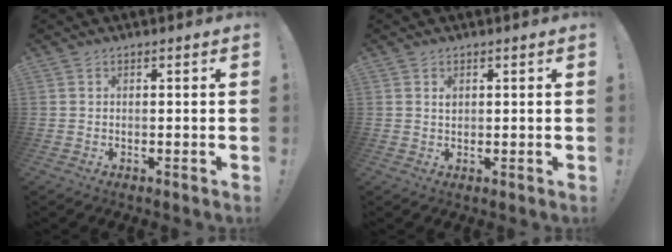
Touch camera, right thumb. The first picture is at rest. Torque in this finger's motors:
{"motor_torque": [-0.10, -0.02, 0.15, -0.10, -0.04]}